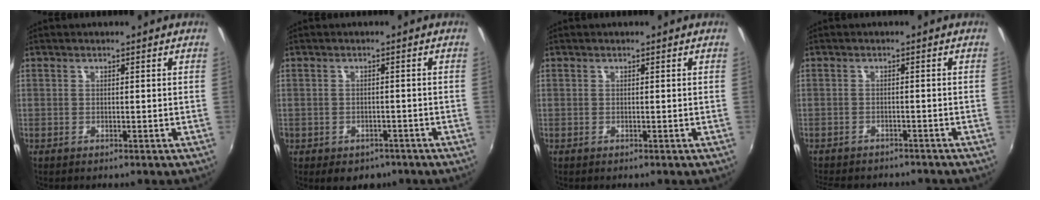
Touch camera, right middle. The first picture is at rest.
{"total": 5.1, "force": [-3.2, 3.6, 1.9], "torque": [-0.044, -0.011, -0.038]}
{"total": 0.0}
{"total": 8.2, "force": [-7.2, 2.6, 3.0], "torque": [-0.075, -0.018, -0.104]}